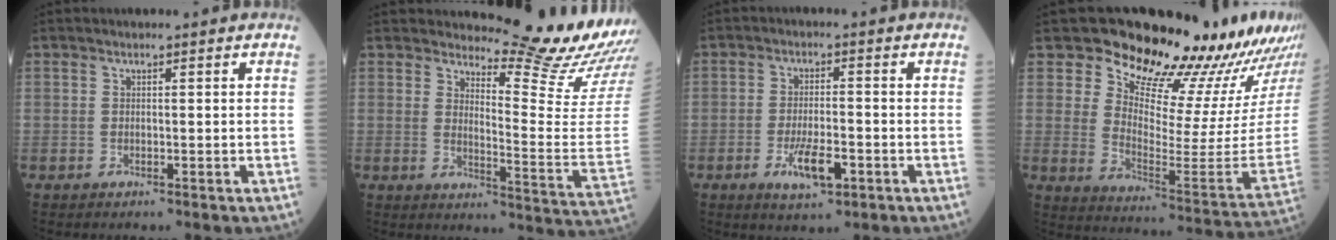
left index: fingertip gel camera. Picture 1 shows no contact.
{"total": 17.4, "force": [16.7, -0.4, 5.1], "torque": [-0.077, -0.147, 0.192]}
{"total": 5.9, "force": [-2.6, 1.7, 5.1], "torque": [-0.099, -0.005, -0.036]}
{"total": 21.8, "force": [19.8, 2.7, 8.8], "torque": [-0.135, -0.121, 0.255]}